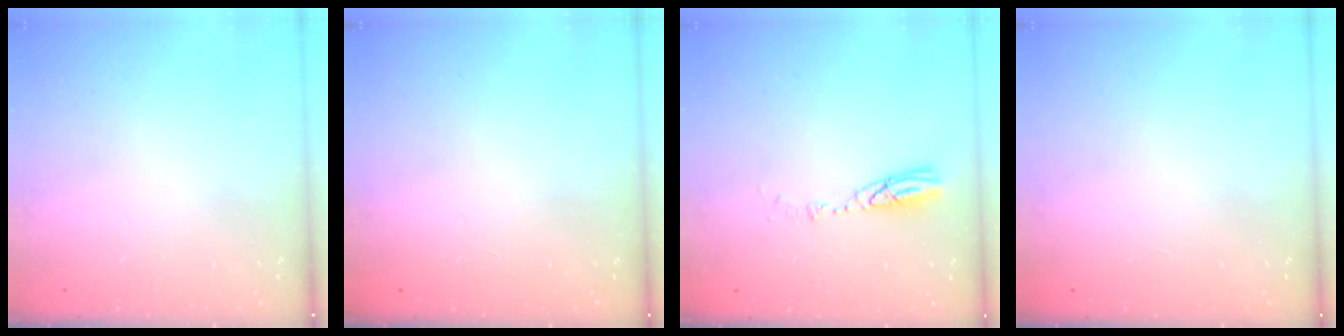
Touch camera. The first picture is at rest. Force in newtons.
{"total": 0.0}
{"total": 4.7, "press": 4.6, "slide": 0.5}
{"total": 0.0}